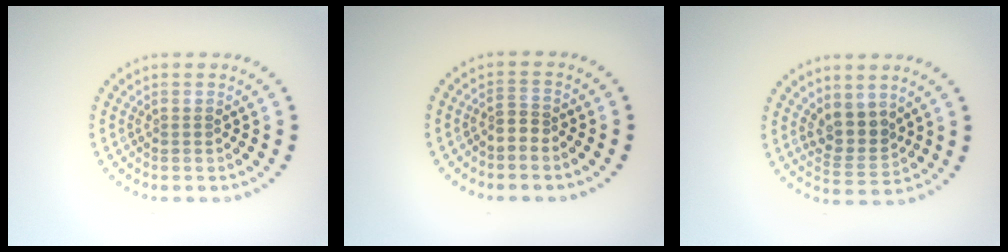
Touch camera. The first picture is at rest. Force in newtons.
{"total": 1.6, "press": 1.2, "slide": 1.0}
{"total": 3.2, "press": 2.7, "slide": 1.7}